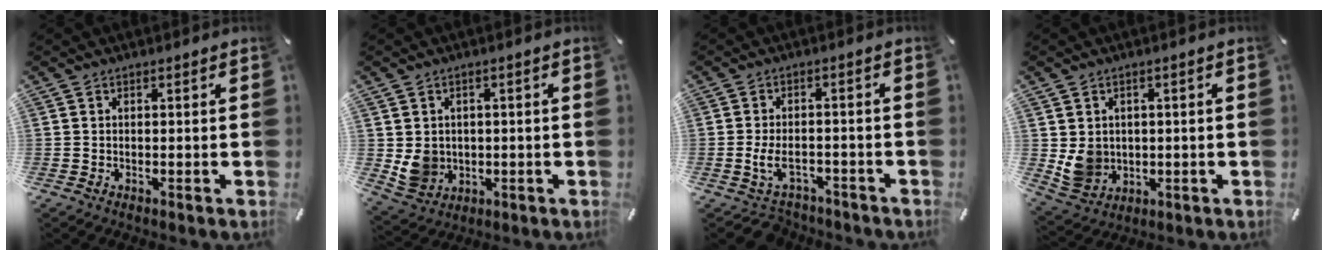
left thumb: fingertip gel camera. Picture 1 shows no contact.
{"total": 6.6, "force": [0.3, 6.3, 1.9], "torque": [-0.051, 0.002, 0.009]}
{"total": 6.4, "force": [-2.5, 4.0, 4.4], "torque": [-0.098, 0.008, -0.047]}
{"total": 7.2, "force": [0.8, 6.9, 2.1], "torque": [-0.056, -0.008, 0.016]}